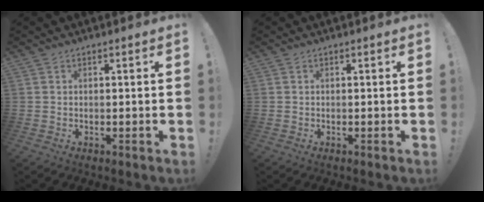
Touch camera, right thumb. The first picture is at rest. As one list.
[{"total": 0.0}]